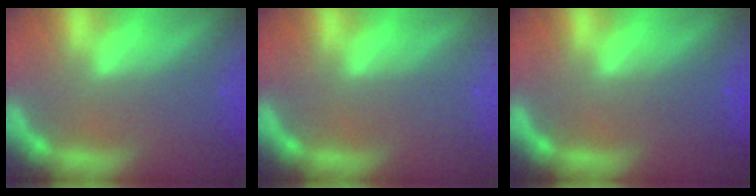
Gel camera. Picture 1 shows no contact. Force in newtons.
{"total": 0.0}
{"total": 1.4}